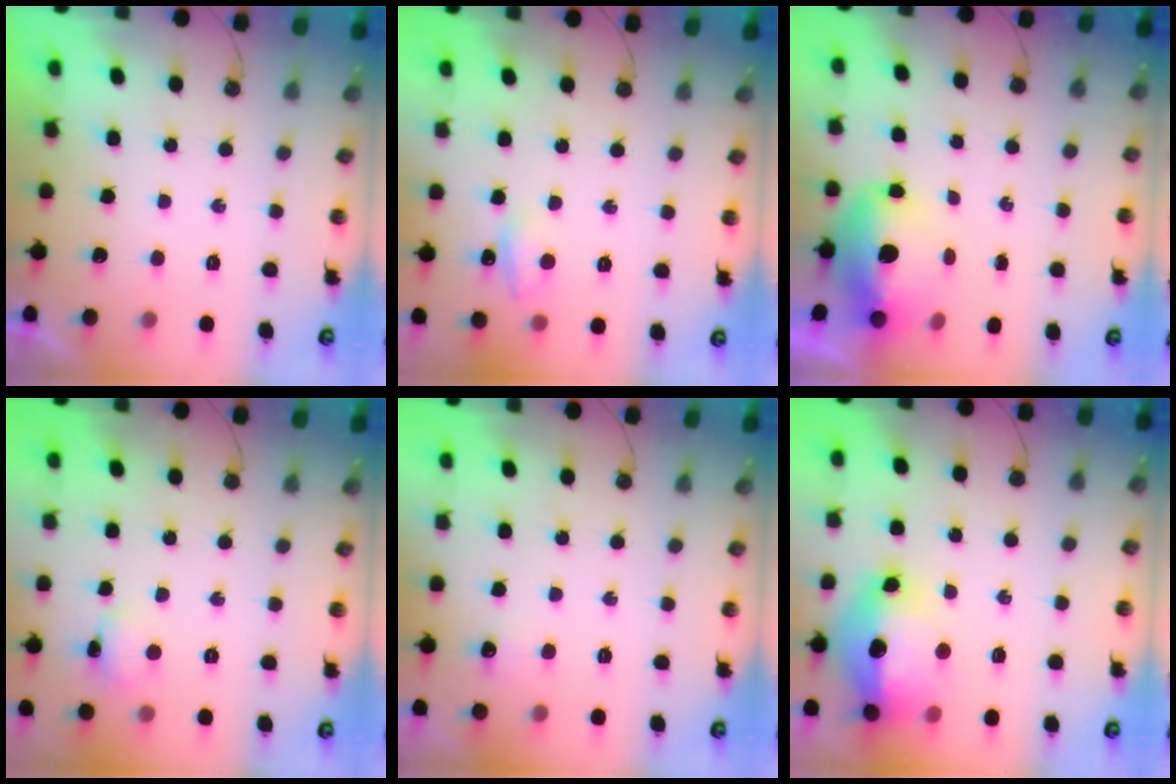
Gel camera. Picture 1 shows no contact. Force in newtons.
{"total": 6.7, "press": 6.6, "slide": 0.8}
{"total": 10.5, "press": 10.4, "slide": 1.2}
{"total": 4.6, "press": 4.5, "slide": 0.8}
{"total": 4.1, "press": 4.0, "slide": 0.6}
{"total": 22.5, "press": 18.8, "slide": 12.4}